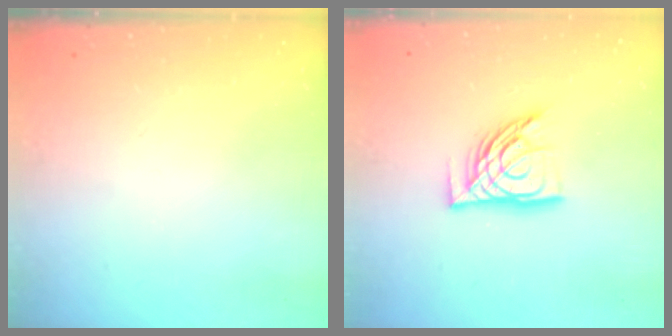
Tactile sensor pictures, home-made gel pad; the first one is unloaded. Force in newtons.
{"total": 12.1, "press": 12.0, "slide": 1.4}